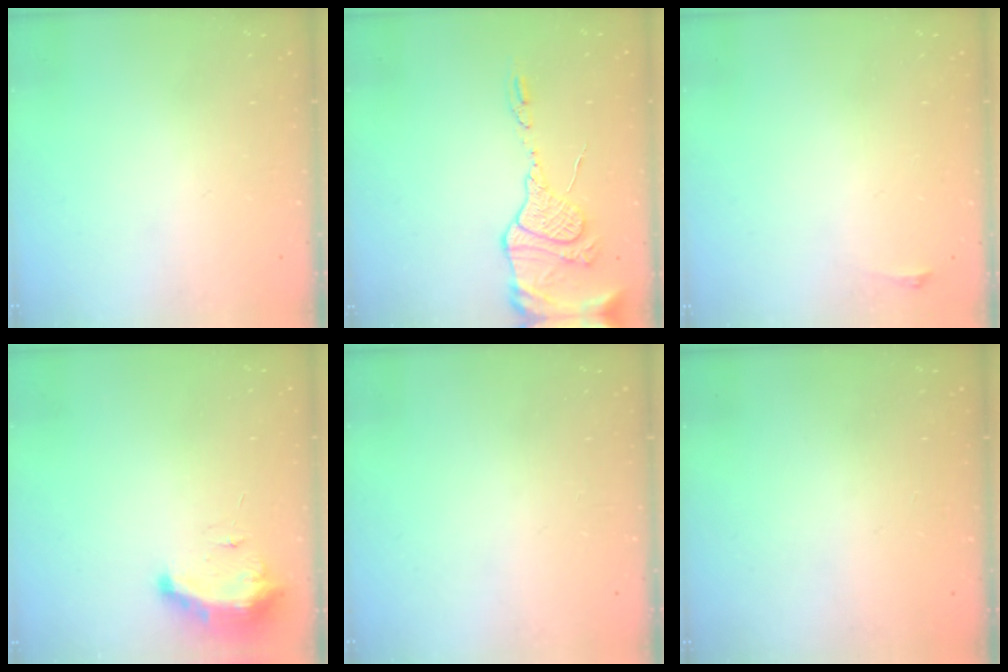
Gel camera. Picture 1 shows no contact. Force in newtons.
{"total": 13.6, "press": 13.5, "slide": 1.1}
{"total": 2.8, "press": 2.1, "slide": 1.9}
{"total": 9.3, "press": 9.2, "slide": 0.9}
{"total": 0.0}
{"total": 0.0}